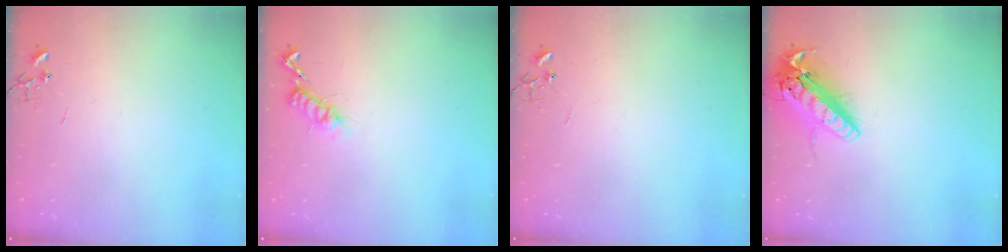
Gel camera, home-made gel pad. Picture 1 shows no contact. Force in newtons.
{"total": 10.8, "press": 10.8, "slide": 0.1}
{"total": 0.0}
{"total": 18.2, "press": 17.9, "slide": 3.4}